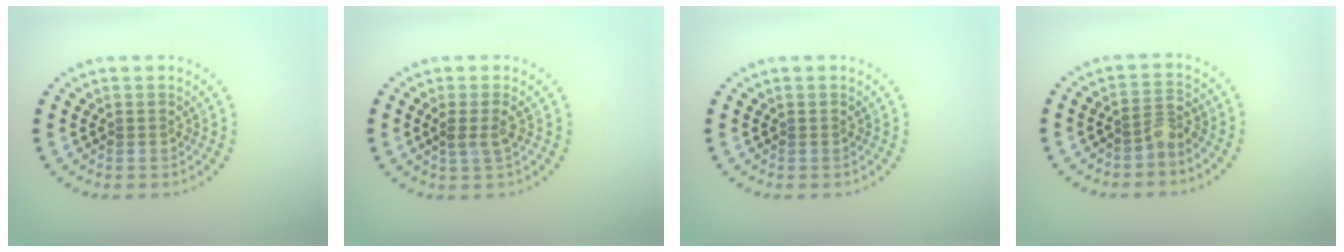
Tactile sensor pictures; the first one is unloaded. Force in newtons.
{"total": 1.6, "press": 1.2, "slide": 1.1}
{"total": 0.0}
{"total": 2.0, "press": 1.5, "slide": 1.3}